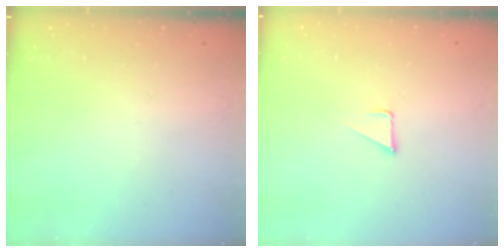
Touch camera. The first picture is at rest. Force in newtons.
{"total": 2.8, "press": 2.8, "slide": 0.2}